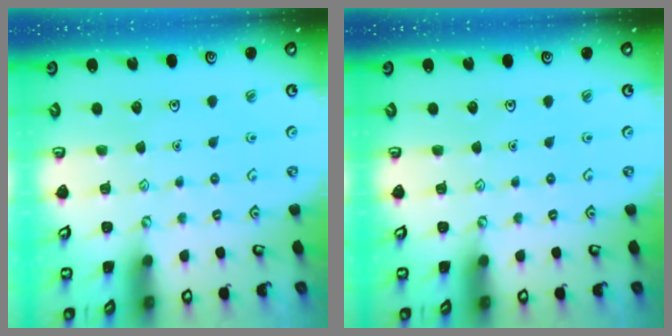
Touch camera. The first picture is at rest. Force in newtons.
{"total": 0.0}